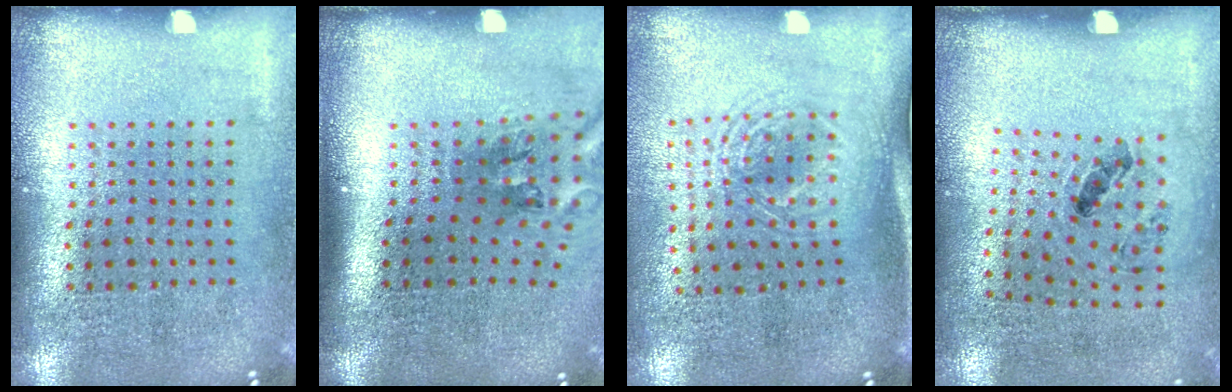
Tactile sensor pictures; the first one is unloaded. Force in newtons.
{"total": 2.0, "press": 1.2, "slide": 1.6}
{"total": 1.7, "press": 1.3, "slide": 1.1}
{"total": 1.2, "press": 0.7, "slide": 1.0}